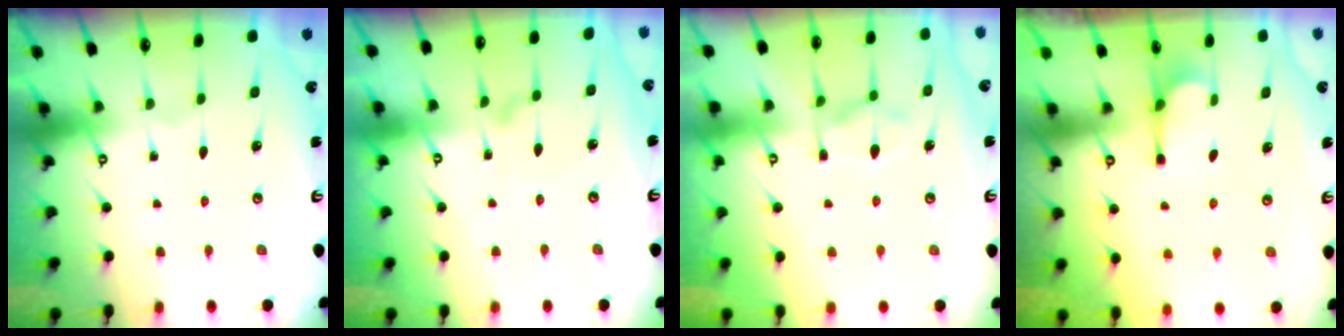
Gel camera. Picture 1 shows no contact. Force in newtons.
{"total": 3.7, "press": 3.6, "slide": 0.4}
{"total": 4.3, "press": 4.1, "slide": 1.4}
{"total": 3.3, "press": 3.1, "slide": 1.1}